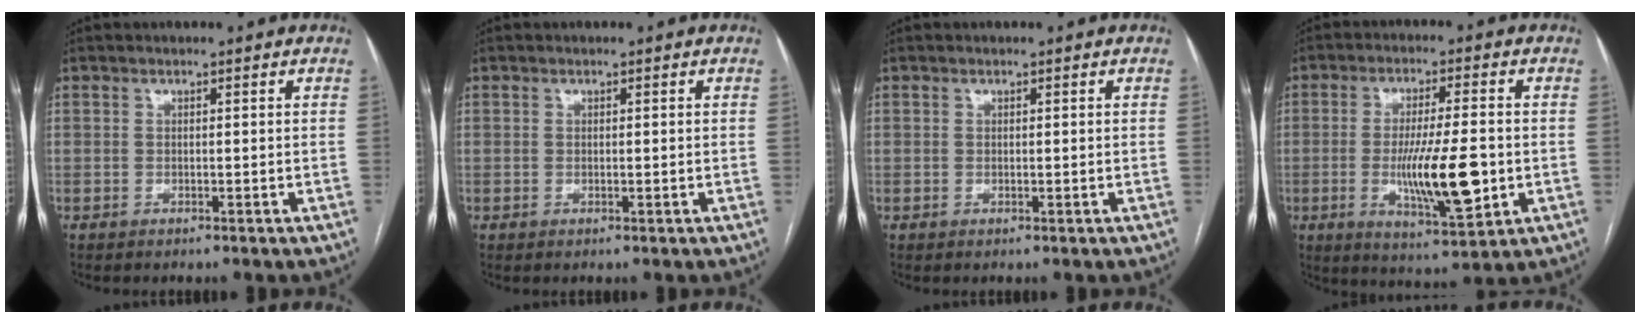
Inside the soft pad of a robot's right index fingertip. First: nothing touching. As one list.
[{"total": 0.0}, {"total": 0.0}, {"total": 11.8, "force": [-2.0, 1.8, 11.5], "torque": [-0.201, -0.019, -0.029]}]